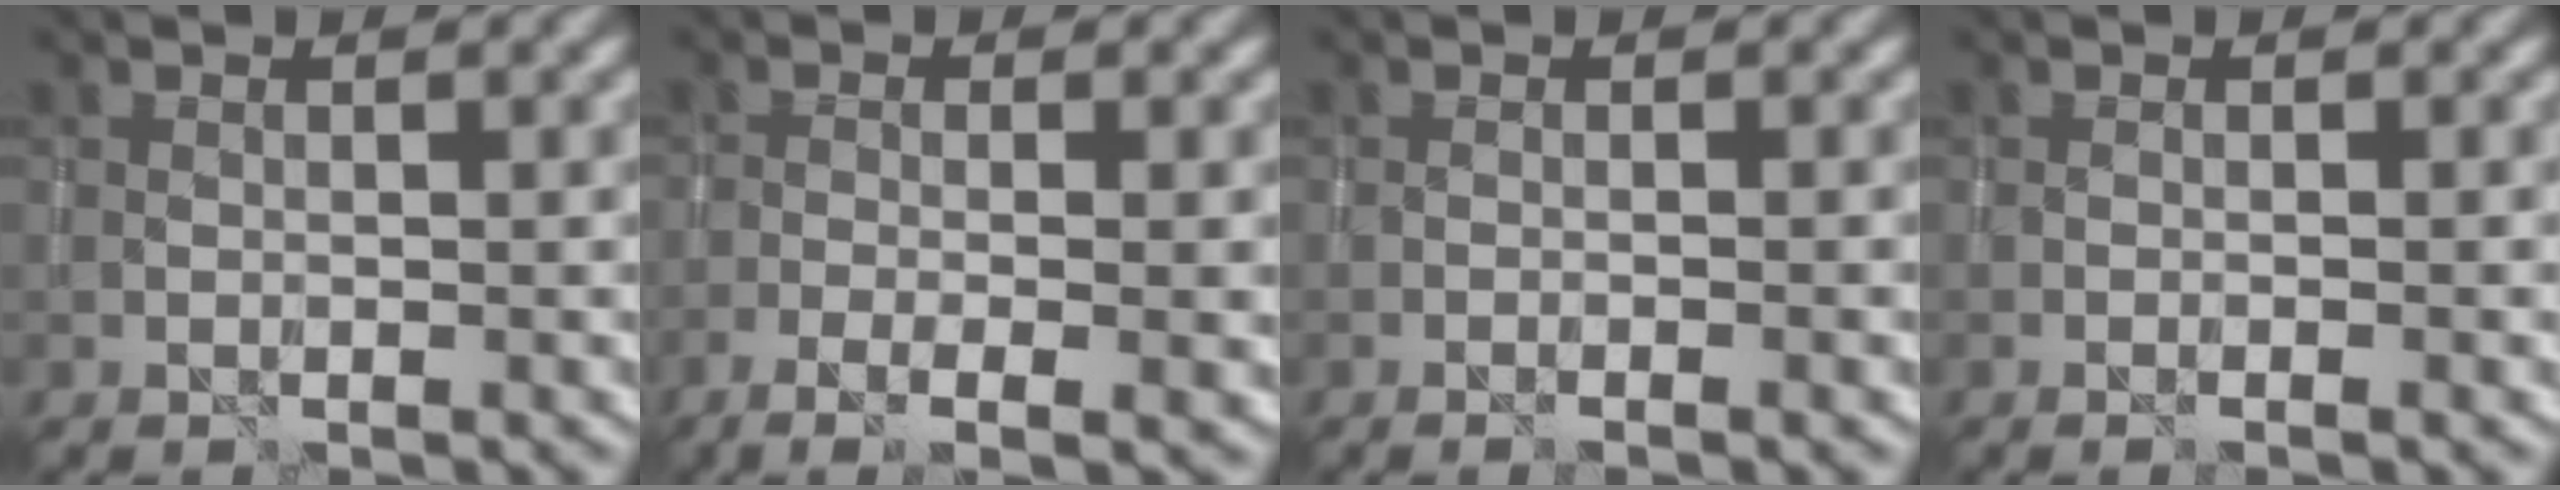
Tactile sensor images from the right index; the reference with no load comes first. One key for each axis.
{"total": 4.9, "fx": -1.9, "fy": 1.4, "fz": 4.3, "tx": -0.070, "ty": -0.006, "tz": -0.038}
{"total": 1.6, "fx": -0.6, "fy": 0.4, "fz": 1.4, "tx": -0.015, "ty": 0.001, "tz": -0.013}
{"total": 1.0, "fx": -0.4, "fy": 0.2, "fz": 0.9, "tx": -0.011, "ty": -0.002, "tz": -0.010}